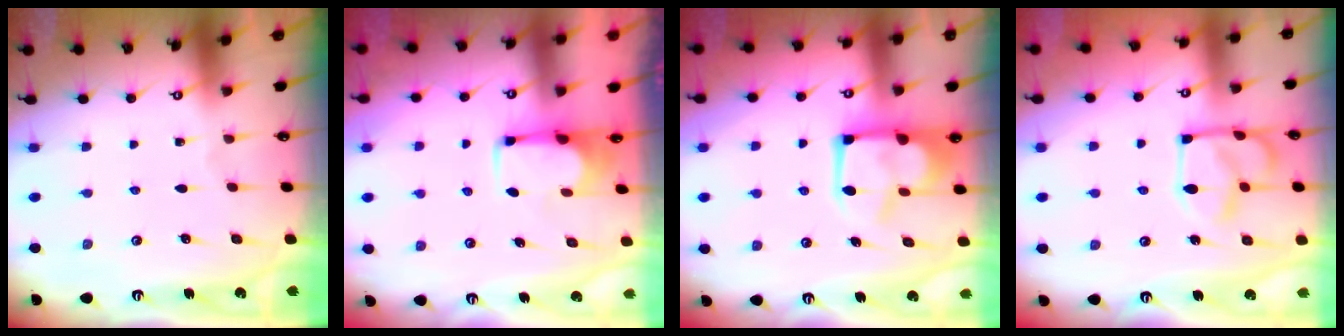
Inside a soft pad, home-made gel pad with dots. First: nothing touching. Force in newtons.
{"total": 1.8, "press": 1.7, "slide": 0.6}
{"total": 9.5, "press": 9.4, "slide": 1.1}
{"total": 6.8, "press": 6.8, "slide": 0.5}